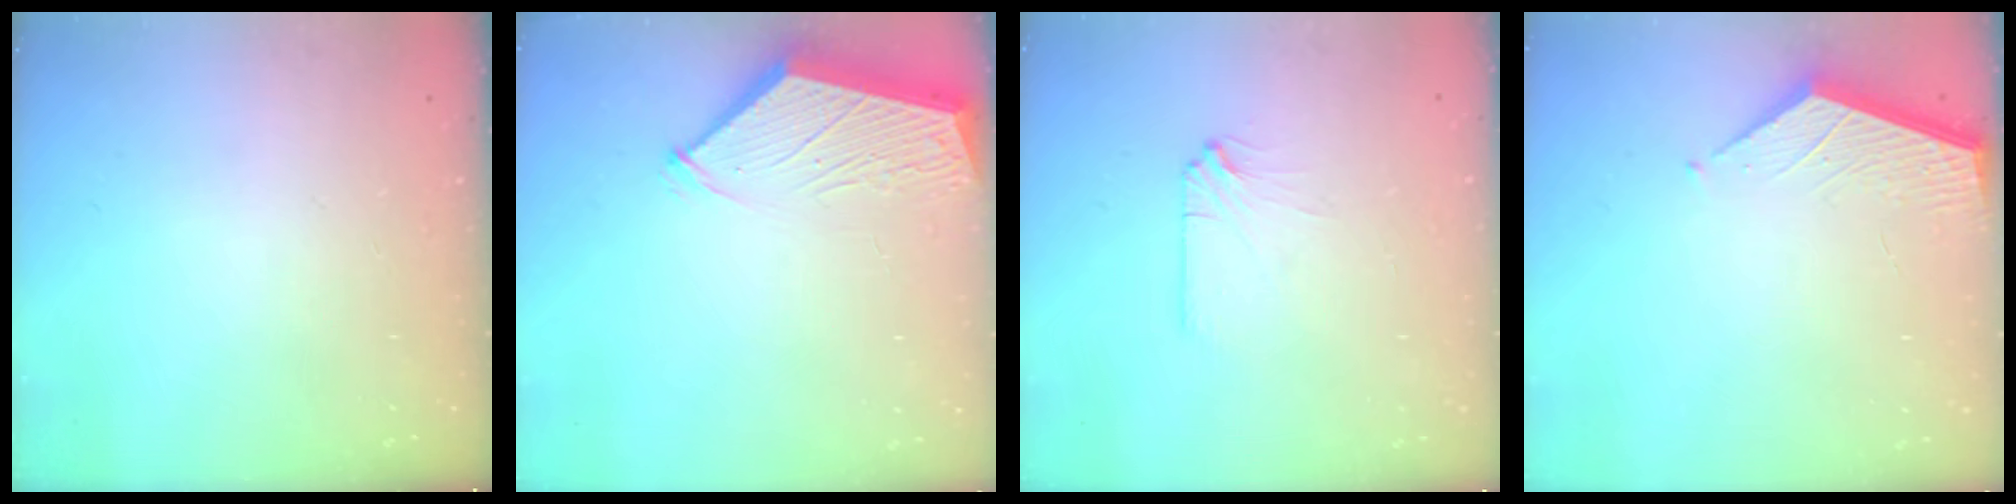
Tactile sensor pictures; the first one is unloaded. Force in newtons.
{"total": 3.0, "press": 3.0, "slide": 0.3}
{"total": 2.5, "press": 2.5, "slide": 0.4}
{"total": 1.9, "press": 1.9, "slide": 0.2}